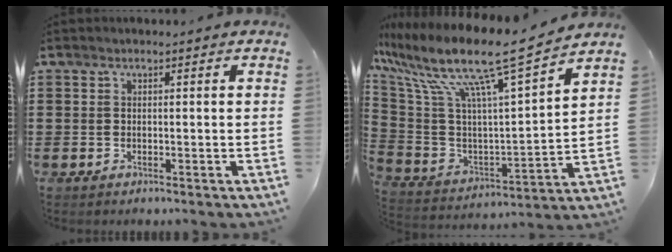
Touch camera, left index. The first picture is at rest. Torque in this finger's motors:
{"motor_torque": [2.14, 0.00, 0.56, 0.21]}